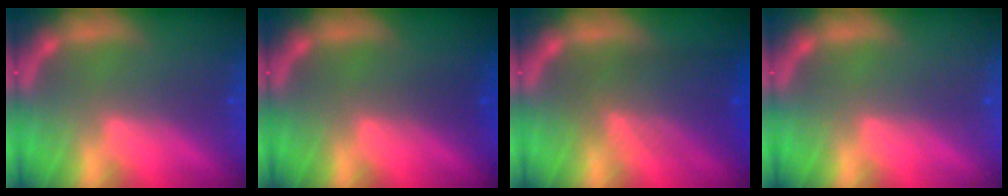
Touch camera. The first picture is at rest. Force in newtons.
{"total": 1.0}
{"total": 6.6}
{"total": 0.0}